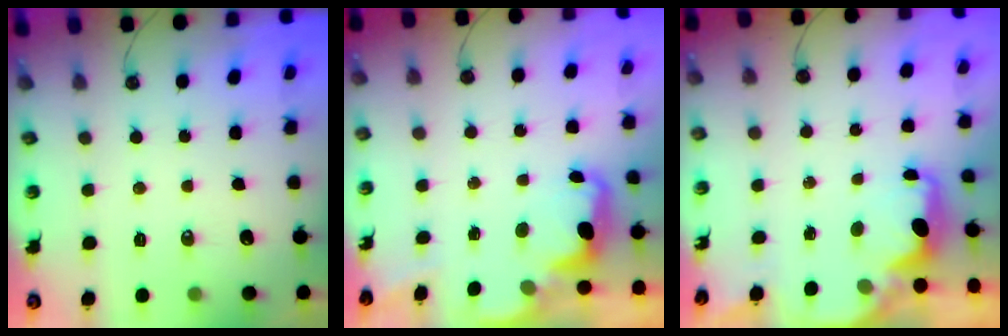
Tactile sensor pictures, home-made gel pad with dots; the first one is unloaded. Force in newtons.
{"total": 2.3, "press": 2.2, "slide": 0.7}
{"total": 2.1, "press": 2.0, "slide": 0.5}